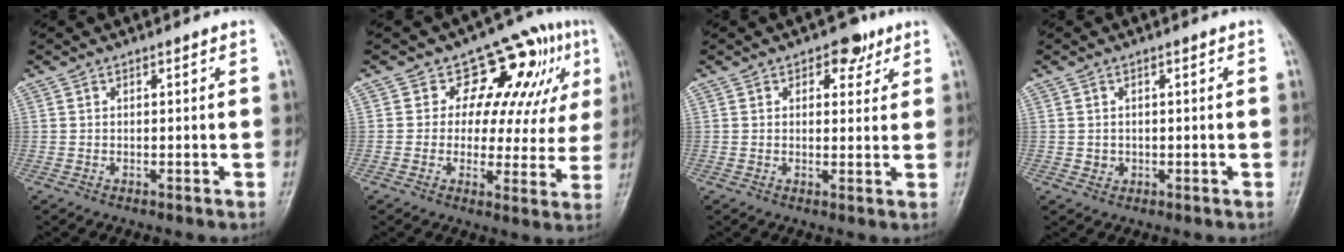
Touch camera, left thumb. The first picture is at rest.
{"total": 13.3, "force": [5.7, 7.9, 9.1], "torque": [-0.059, -0.013, 0.071]}
{"total": 4.8, "force": [2.6, 3.1, 2.6], "torque": [-0.005, -0.008, 0.031]}
{"total": 1.3, "force": [0.0, 1.3, 0.4], "torque": [-0.002, 0.001, 0.003]}